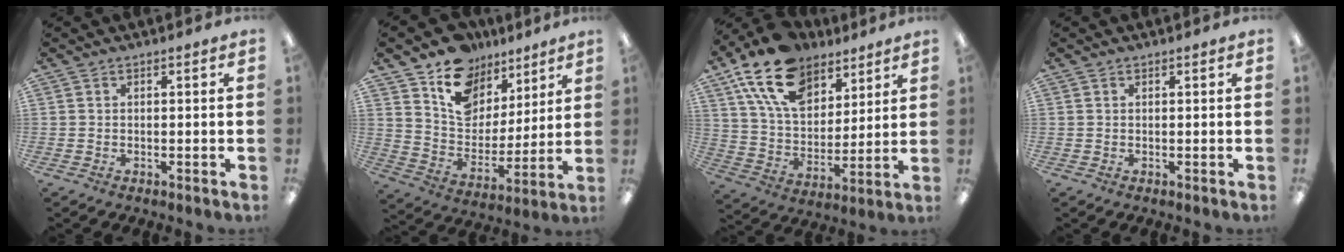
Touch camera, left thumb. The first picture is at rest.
{"total": 14.2, "force": [9.2, 9.7, 4.7], "torque": [-0.092, -0.058, 0.176]}
{"total": 18.9, "force": [12.2, 10.9, 9.5], "torque": [-0.184, -0.051, 0.226]}
{"total": 0.0}